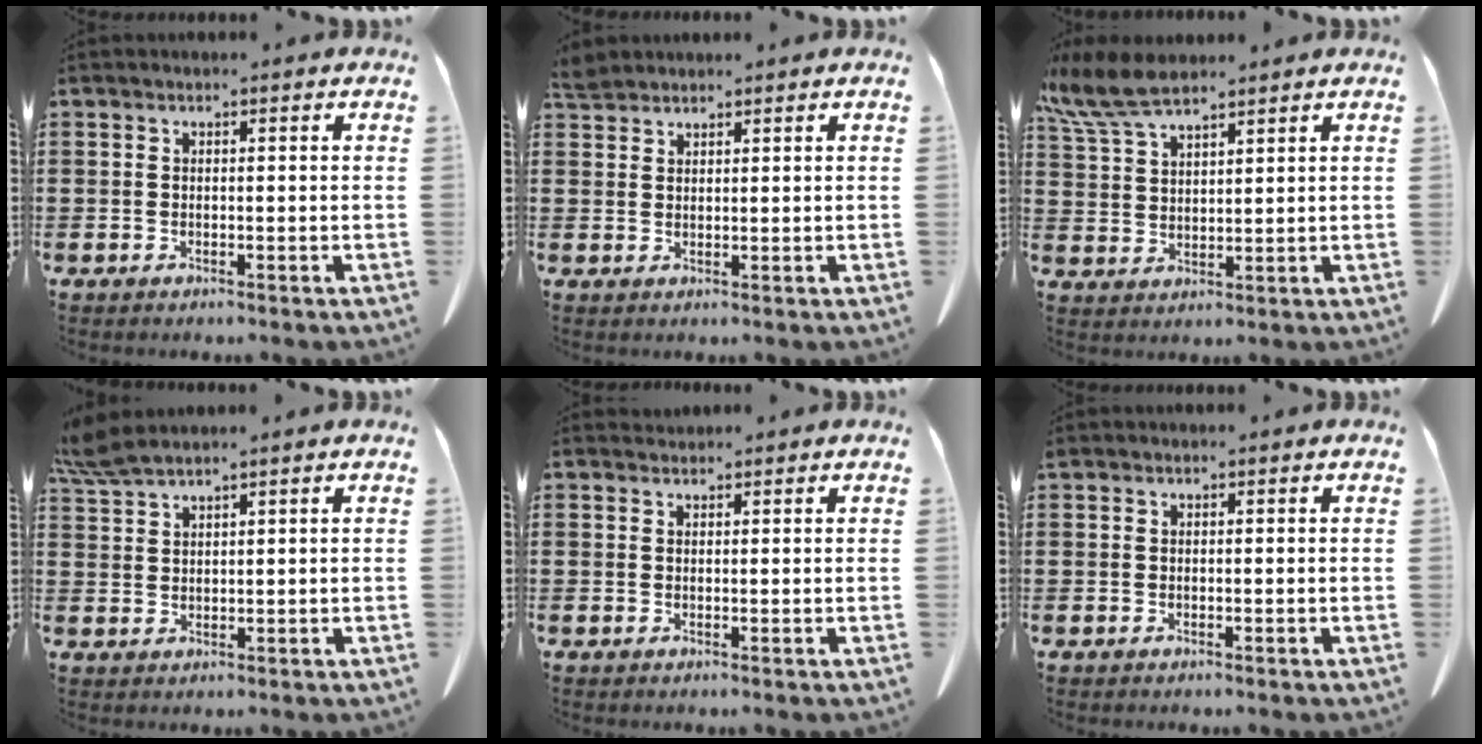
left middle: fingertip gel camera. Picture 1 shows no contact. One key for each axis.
{"total": 2.3, "fx": 2.2, "fy": 0.5, "fz": 0.4, "tx": -0.016, "ty": 0.002, "tz": 0.045}
{"total": 7.3, "fx": 5.8, "fy": 2.1, "fz": 3.9, "tx": -0.100, "ty": -0.008, "tz": 0.107}
{"total": 3.8, "fx": 3.3, "fy": 0.4, "fz": 1.9, "tx": -0.048, "ty": -0.005, "tz": 0.061}
{"total": 0.9, "fx": 0.8, "fy": 0.2, "fz": 0.0, "tx": -0.002, "ty": 0.000, "tz": 0.017}
{"total": 0.0}